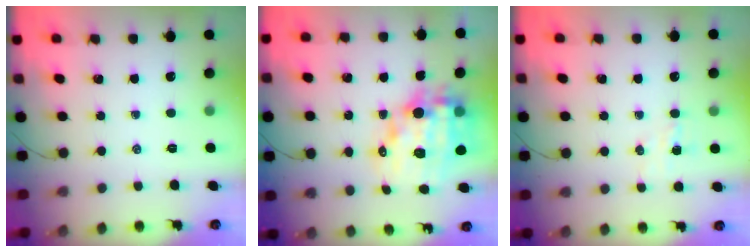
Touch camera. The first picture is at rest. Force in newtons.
{"total": 15.6, "press": 15.1, "slide": 3.7}
{"total": 4.0, "press": 3.8, "slide": 1.2}